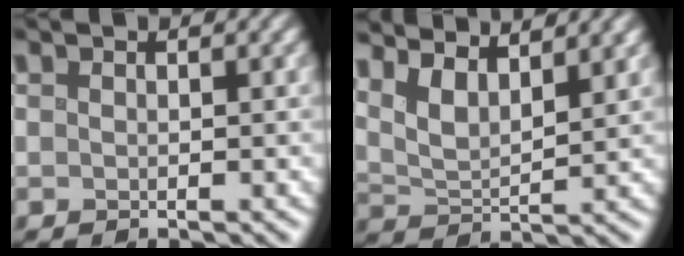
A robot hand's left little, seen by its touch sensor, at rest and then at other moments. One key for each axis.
{"total": 5.6, "fx": 4.1, "fy": 1.8, "fz": 3.3, "tx": -0.071, "ty": 0.013, "tz": 0.068}